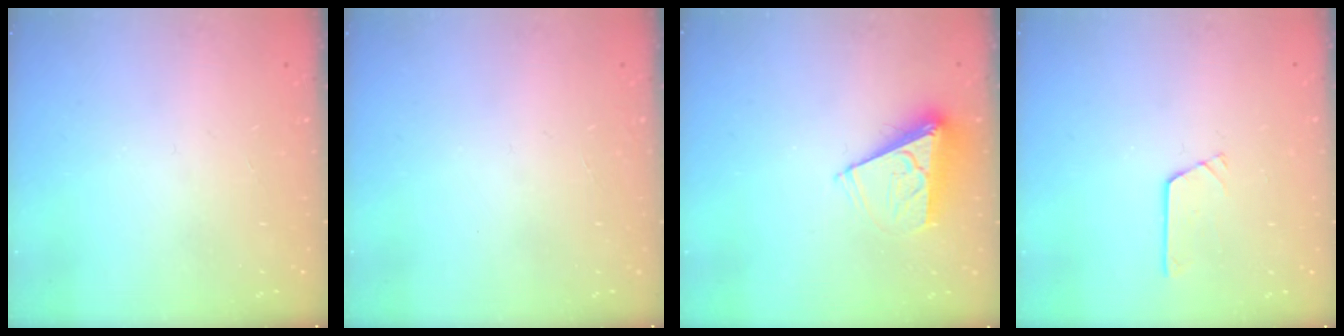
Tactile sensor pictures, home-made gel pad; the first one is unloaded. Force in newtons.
{"total": 0.0}
{"total": 9.5, "press": 9.5, "slide": 0.1}
{"total": 2.7, "press": 2.7, "slide": 0.3}